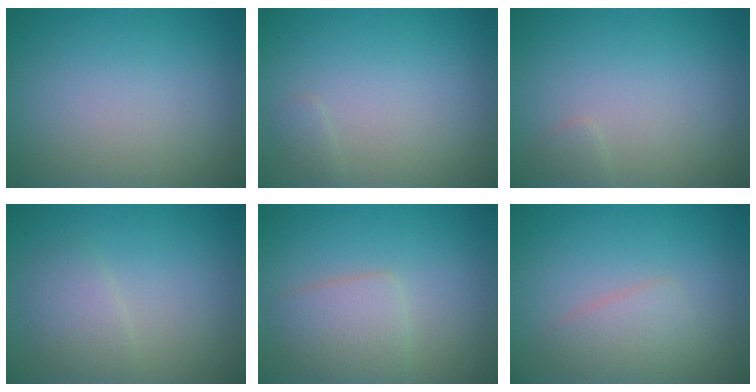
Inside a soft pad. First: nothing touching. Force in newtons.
{"total": 0.6, "press": 0.6, "slide": 0.0}
{"total": 0.7, "press": 0.7, "slide": 0.0}
{"total": 2.0, "press": 2.0, "slide": 0.1}
{"total": 2.9, "press": 2.9, "slide": 0.2}
{"total": 2.3, "press": 2.3, "slide": 0.0}